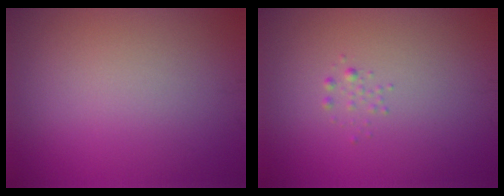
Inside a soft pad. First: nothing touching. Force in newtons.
{"total": 0.7, "press": 0.7, "slide": 0.0}